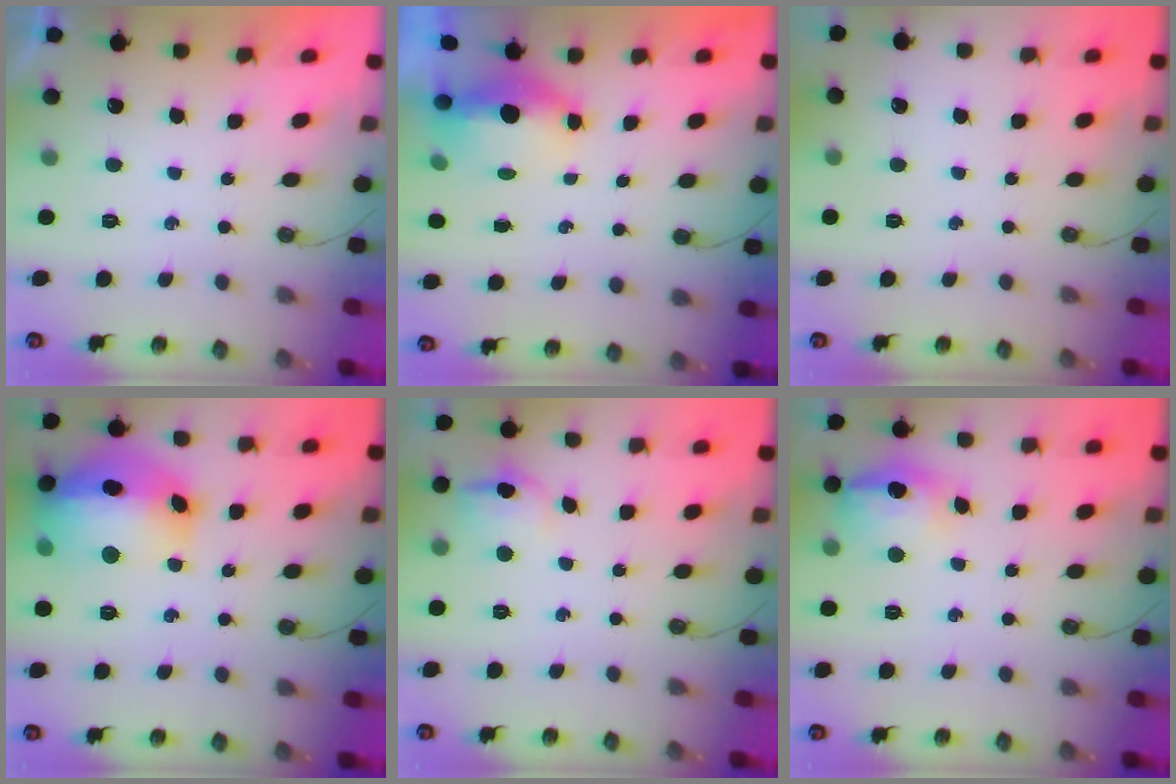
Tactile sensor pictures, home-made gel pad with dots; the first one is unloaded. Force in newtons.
{"total": 7.7, "press": 5.5, "slide": 5.4}
{"total": 0.0}
{"total": 21.2, "press": 21.1, "slide": 2.0}
{"total": 8.2, "press": 8.1, "slide": 1.2}
{"total": 14.0, "press": 13.9, "slide": 1.5}